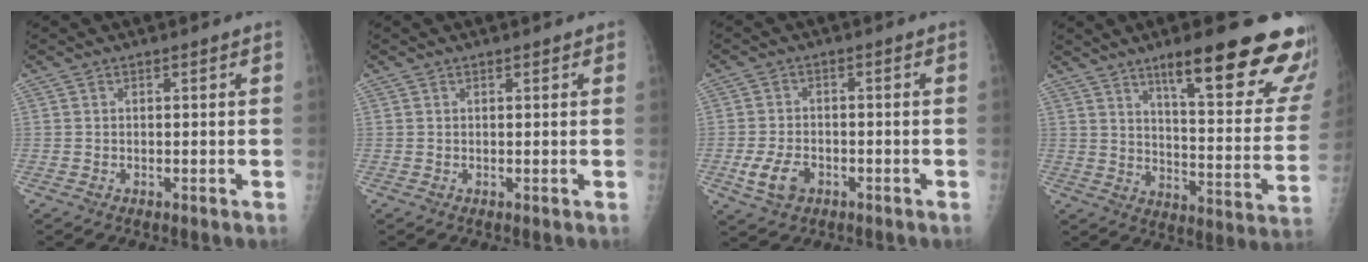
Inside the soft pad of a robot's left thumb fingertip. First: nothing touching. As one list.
[{"total": 0.8, "force": [0.5, 0.3, 0.5], "torque": [-0.006, -0.001, 0.005]}, {"total": 5.6, "force": [-2.2, 3.8, 3.5], "torque": [-0.067, 0.008, -0.036]}, {"total": 25.0, "force": [16.1, 5.0, 18.5], "torque": [-0.204, -0.072, 0.225]}]